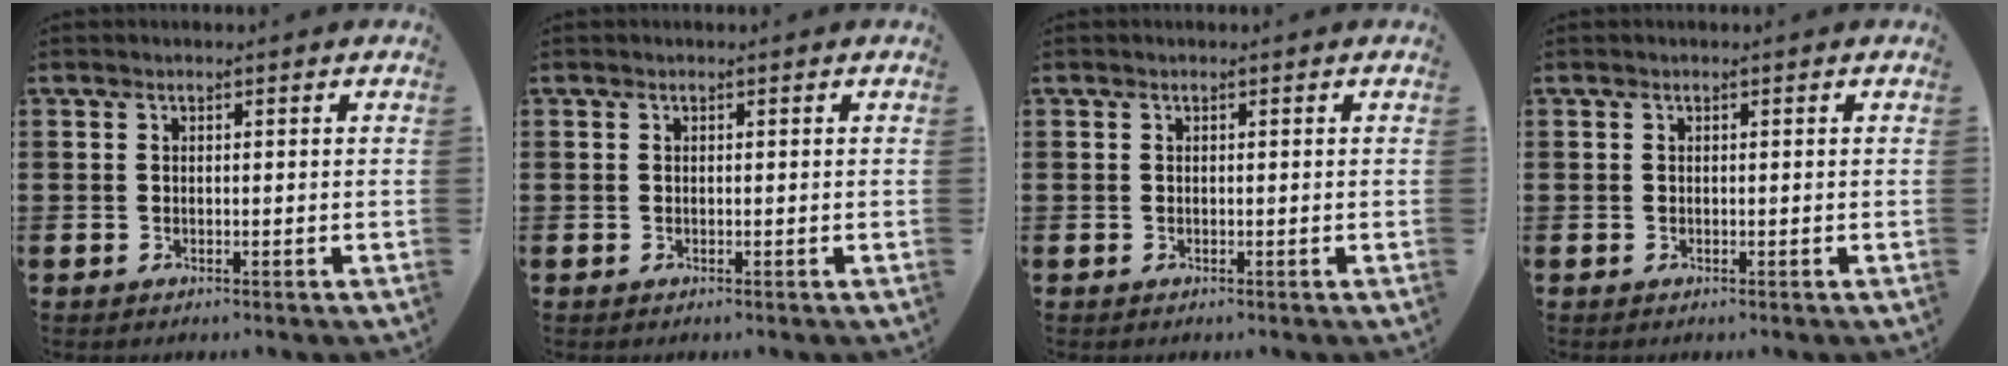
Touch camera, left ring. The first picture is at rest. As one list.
[{"total": 0.0}, {"total": 0.0}, {"total": 0.0}]